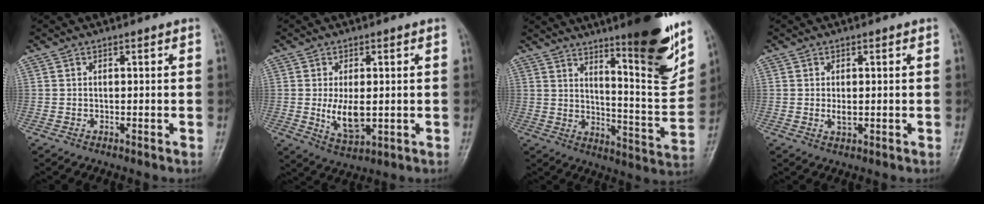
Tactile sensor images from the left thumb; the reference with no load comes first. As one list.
[{"total": 7.1, "force": [-0.3, 3.5, 6.1], "torque": [-0.103, -0.014, 0.004]}, {"total": 18.9, "force": [11.6, 3.1, 14.7], "torque": [-0.169, -0.076, 0.177]}, {"total": 2.1, "force": [-0.1, 1.1, 1.8], "torque": [-0.029, -0.004, 0.000]}]